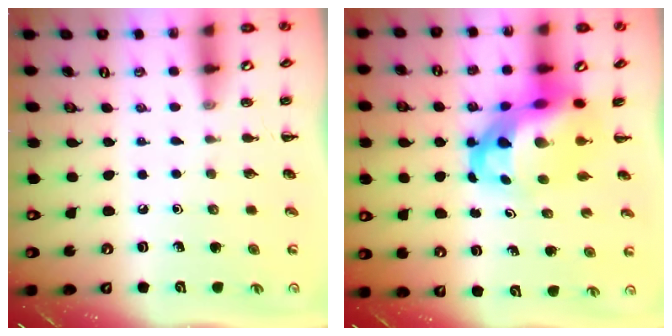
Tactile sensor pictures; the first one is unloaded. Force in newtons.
{"total": 10.2, "press": 9.8, "slide": 2.8}